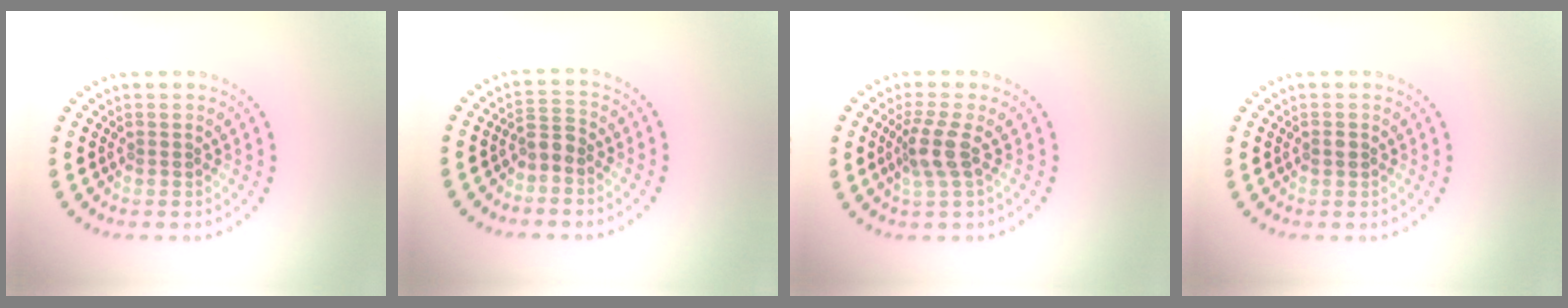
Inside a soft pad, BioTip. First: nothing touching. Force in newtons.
{"total": 1.7, "press": 1.4, "slide": 1.0}
{"total": 2.8, "press": 2.1, "slide": 1.8}
{"total": 0.9, "press": 0.9, "slide": 0.0}